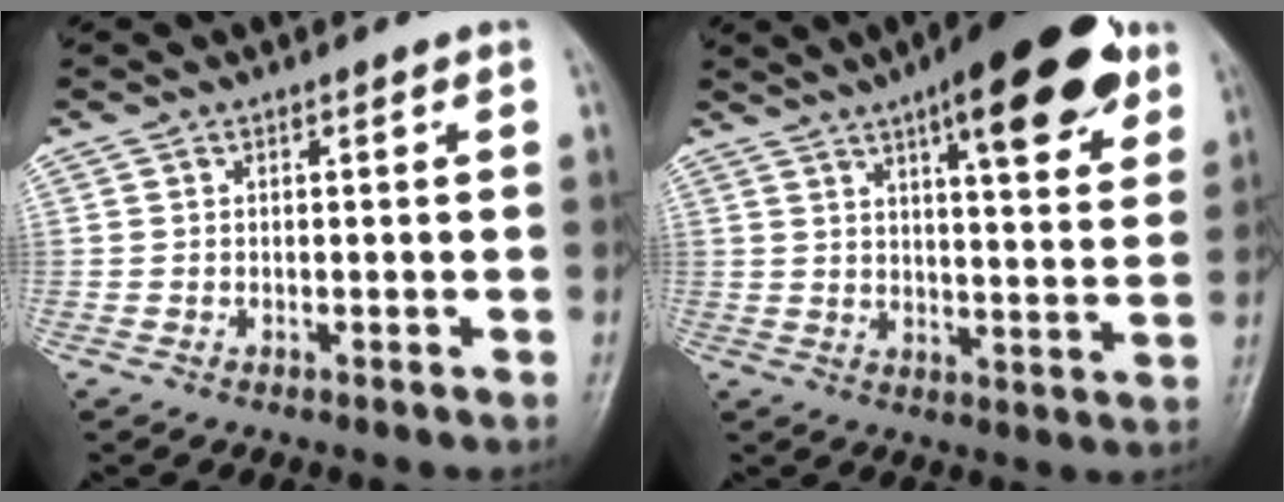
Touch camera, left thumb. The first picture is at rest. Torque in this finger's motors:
{"motor_torque": [0.95, 0.26, 1.51, -1.25, 0.28]}